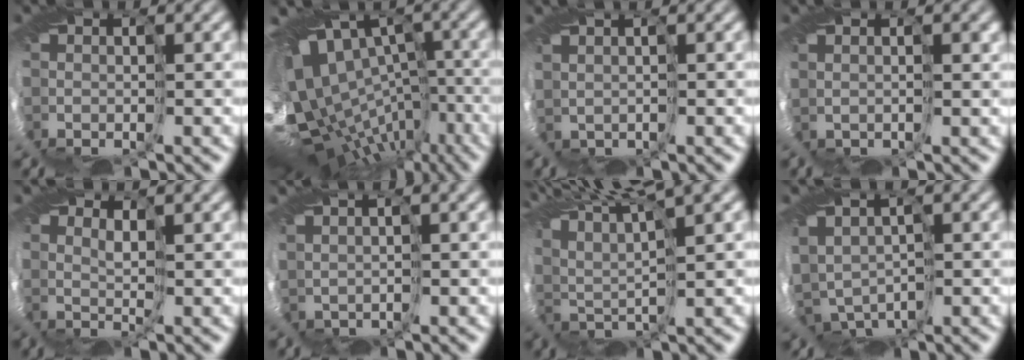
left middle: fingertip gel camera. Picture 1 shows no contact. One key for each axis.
{"total": 13.0, "fx": -2.7, "fy": 9.3, "fz": 8.7, "tx": -0.183, "ty": 0.010, "tz": 0.005}
{"total": 1.0, "fx": 1.0, "fy": -0.1, "fz": -0.1, "tx": -0.008, "ty": 0.016, "tz": 0.030}
{"total": 0.7, "fx": 0.7, "fy": 0.1, "fz": 0.3, "tx": -0.001, "ty": 0.011, "tz": 0.018}
{"total": 1.7, "fx": 0.9, "fy": -1.3, "fz": -0.8, "tx": 0.002, "ty": 0.002, "tz": 0.014}
{"total": 1.4, "fx": 1.4, "fy": -0.2, "fz": 0.1, "tx": -0.013, "ty": 0.018, "tz": 0.032}
{"total": 9.4, "fx": 8.0, "fy": 0.6, "fz": 4.9, "tx": -0.114, "ty": 0.028, "tz": 0.125}
{"total": 5.2, "fx": -0.6, "fy": 4.2, "fz": 3.0, "tx": -0.067, "ty": -0.014, "tz": 0.006}